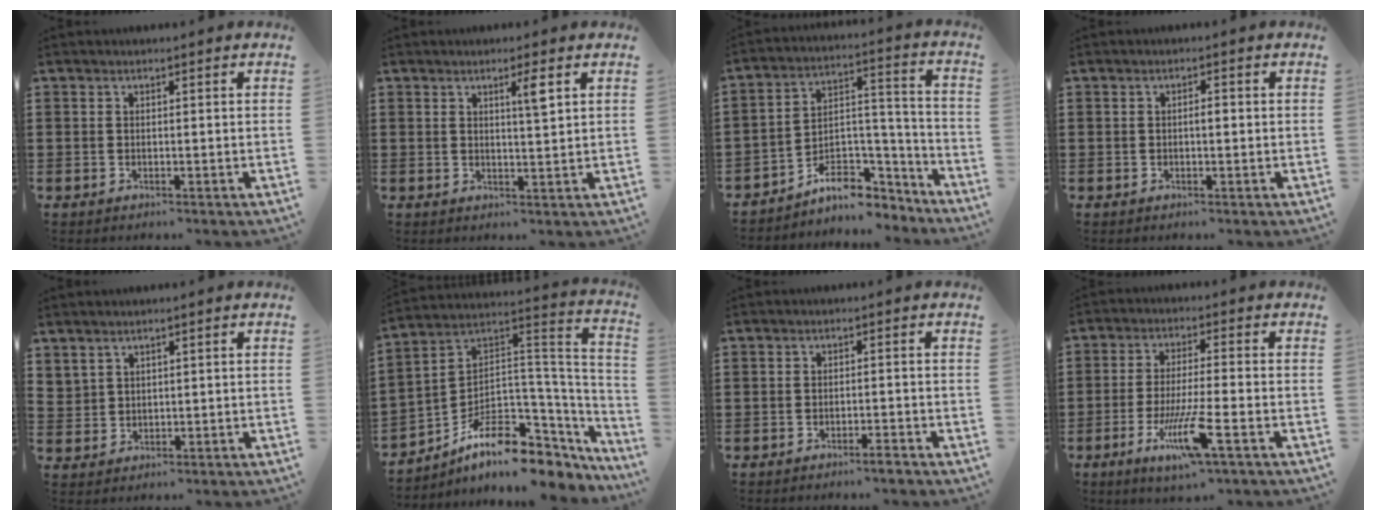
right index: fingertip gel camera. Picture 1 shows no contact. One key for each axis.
{"total": 2.9, "fx": 1.3, "fy": 0.0, "fz": 2.6, "tx": -0.038, "ty": -0.009, "tz": 0.017}
{"total": 7.8, "fx": -6.3, "fy": 3.8, "fz": 2.7, "tx": -0.045, "ty": 0.016, "tz": -0.113}
{"total": 1.2, "fx": -0.1, "fy": 0.3, "fz": 1.2, "tx": -0.021, "ty": 0.000, "tz": -0.002}
{"total": 2.0, "fx": 1.8, "fy": 0.9, "fz": 0.1, "tx": -0.007, "ty": 0.003, "tz": 0.037}
{"total": 9.2, "fx": -6.0, "fy": 4.4, "fz": 5.5, "tx": -0.109, "ty": -0.003, "tz": -0.110}
{"total": 1.8, "fx": -1.5, "fy": 0.0, "fz": 0.9, "tx": -0.016, "ty": -0.001, "tz": -0.029}
{"total": 9.3, "fx": -4.2, "fy": 1.1, "fz": 8.2, "tx": -0.168, "ty": -0.016, "tz": -0.078}